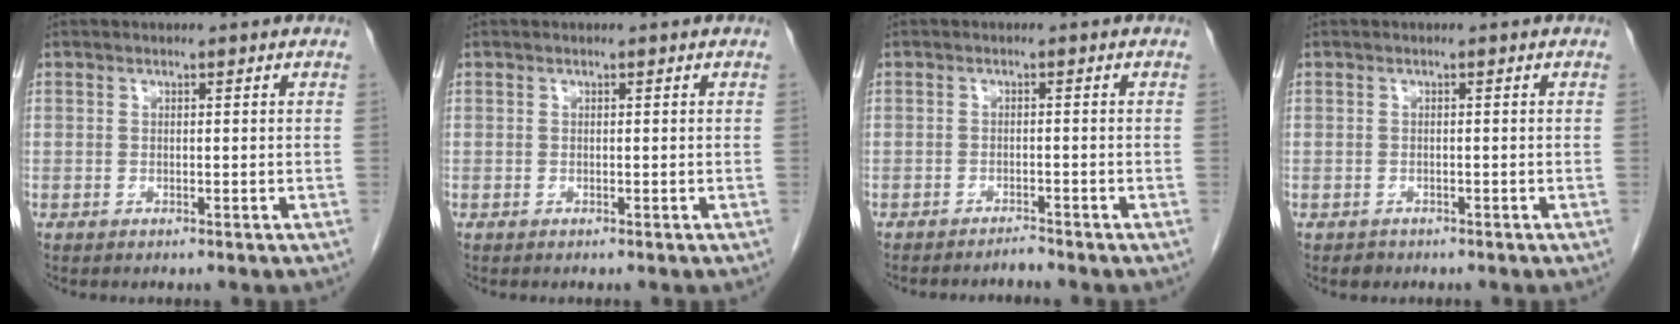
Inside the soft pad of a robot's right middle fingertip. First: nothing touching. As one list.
[{"total": 0.0}, {"total": 1.6, "force": [-1.5, -0.3, -0.1], "torque": [0.002, -0.006, -0.023]}, {"total": 1.0, "force": [-0.8, 0.7, 0.0], "torque": [-0.005, 0.001, -0.010]}]